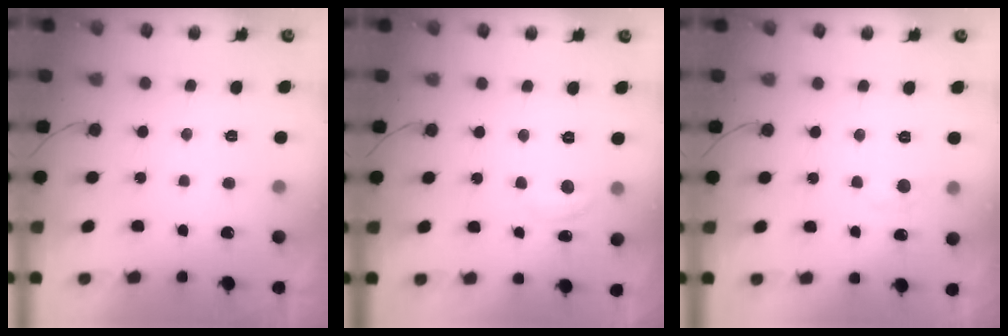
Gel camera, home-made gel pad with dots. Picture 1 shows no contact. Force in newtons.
{"total": 5.0, "press": 5.0, "slide": 0.2}
{"total": 6.2, "press": 6.1, "slide": 0.9}